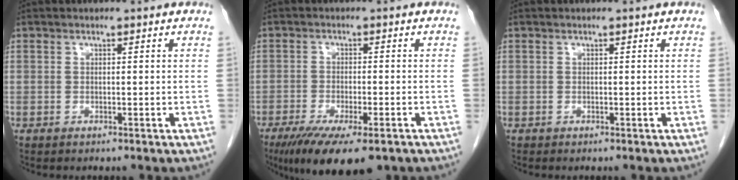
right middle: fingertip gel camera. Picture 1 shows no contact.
{"total": 12.0, "force": [-8.1, 3.0, 8.2], "torque": [-0.134, -0.025, -0.124]}
{"total": 0.0}